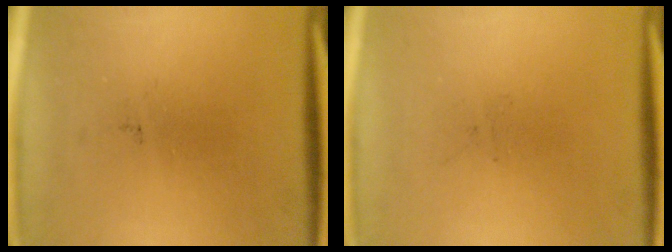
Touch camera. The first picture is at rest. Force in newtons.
{"total": 0.0}